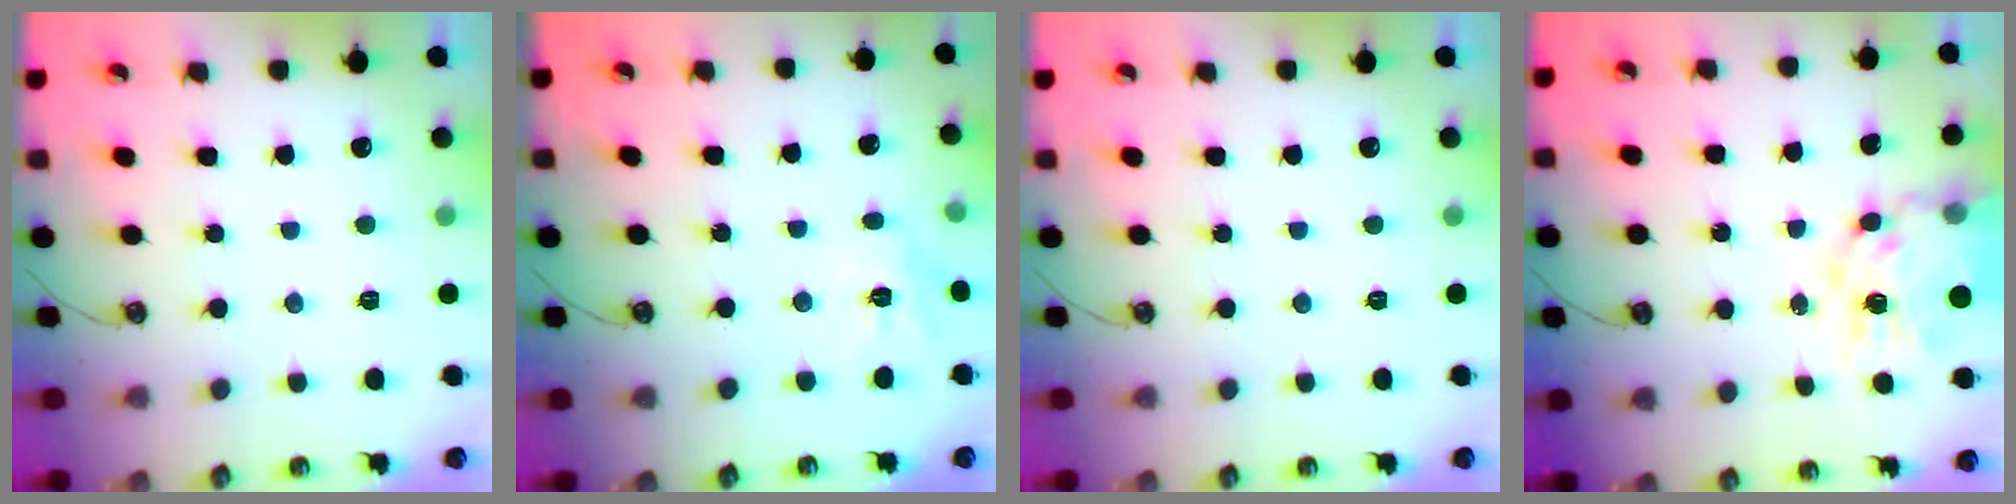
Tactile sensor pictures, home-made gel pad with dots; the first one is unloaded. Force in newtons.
{"total": 7.6, "press": 7.5, "slide": 0.7}
{"total": 0.0}
{"total": 15.0, "press": 14.9, "slide": 1.5}